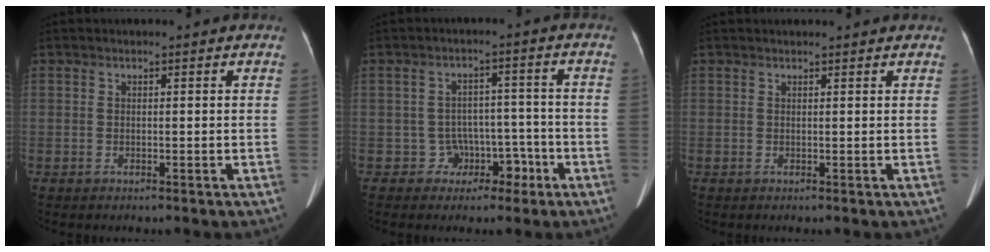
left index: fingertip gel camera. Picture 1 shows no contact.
{"total": 4.7, "force": [-2.5, 4.1, 0.1], "torque": [0.014, 0.024, -0.030]}
{"total": 3.0, "force": [2.9, 0.3, 0.8], "torque": [-0.013, 0.021, 0.033]}